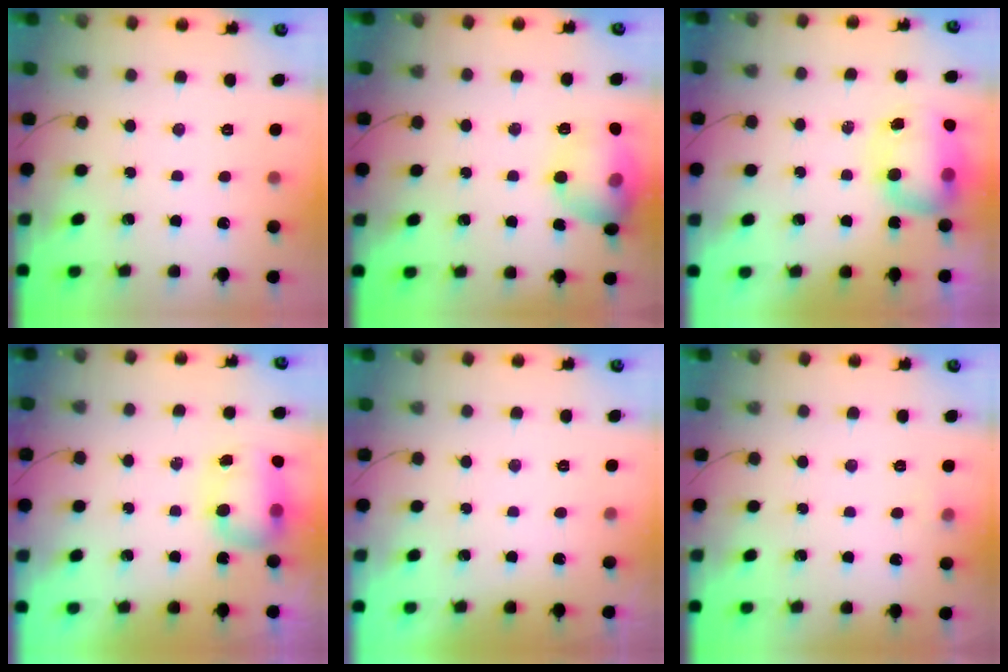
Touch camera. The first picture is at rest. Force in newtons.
{"total": 14.2, "press": 13.8, "slide": 3.3}
{"total": 9.1, "press": 8.9, "slide": 1.8}
{"total": 8.3, "press": 8.2, "slide": 1.5}
{"total": 0.0}
{"total": 4.0, "press": 3.9, "slide": 1.0}